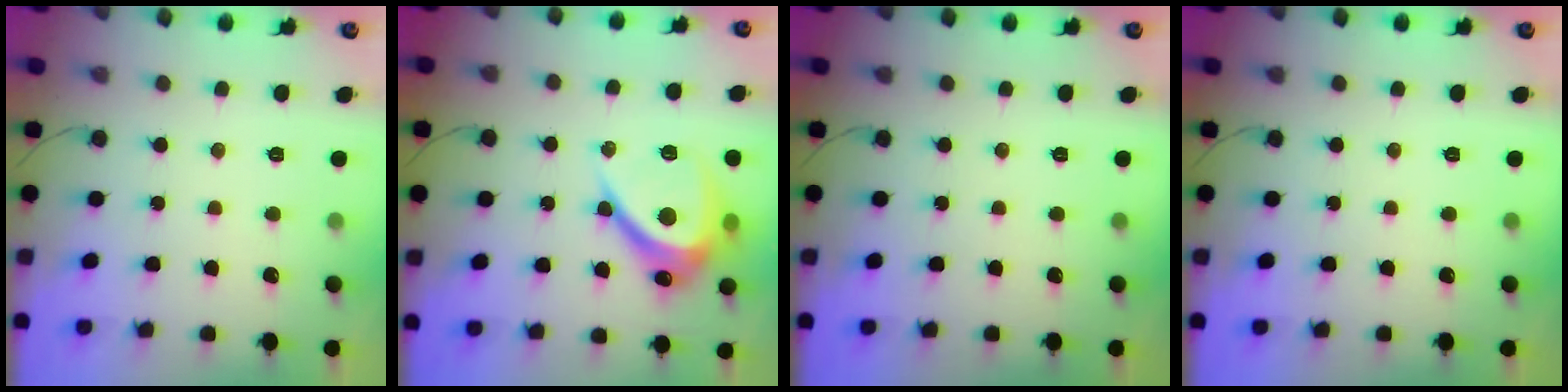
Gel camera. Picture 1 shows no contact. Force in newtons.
{"total": 13.7, "press": 13.7, "slide": 0.5}
{"total": 0.0}
{"total": 0.0}